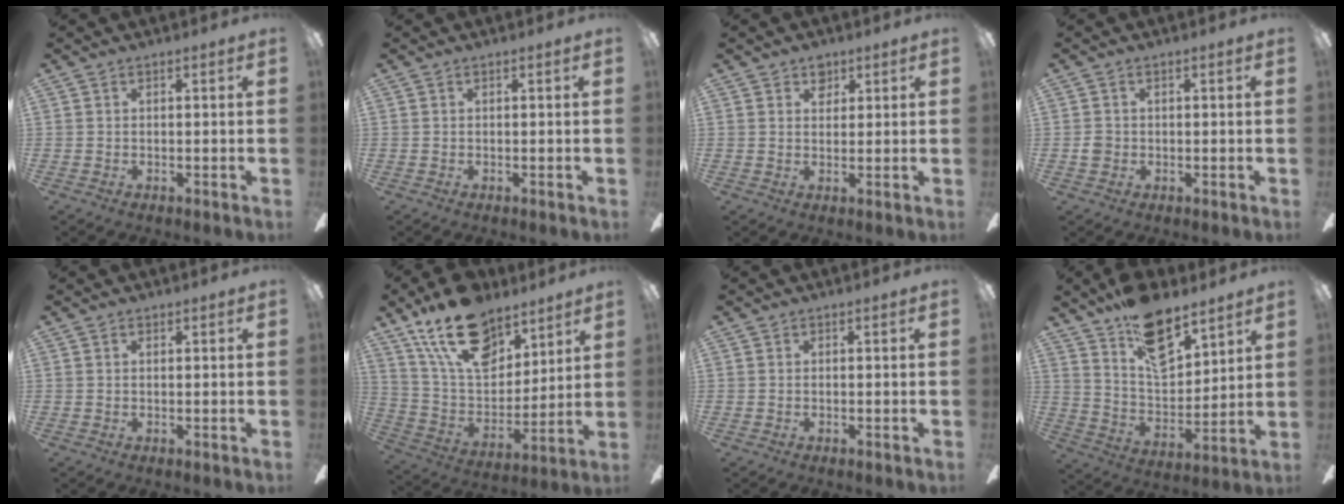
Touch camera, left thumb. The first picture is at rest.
{"total": 0.0}
{"total": 3.6, "force": [2.4, 2.4, 1.2], "torque": [0.002, -0.010, 0.039]}
{"total": 2.1, "force": [-0.1, 1.8, 1.0], "torque": [-0.019, 0.006, -0.003]}
{"total": 0.7, "force": [0.4, 0.3, 0.5], "torque": [-0.010, 0.002, 0.007]}
{"total": 21.2, "force": [13.9, 11.5, 11.1], "torque": [-0.200, -0.068, 0.253]}
{"total": 0.0}
{"total": 16.3, "force": [12.0, 7.2, 8.4], "torque": [-0.143, -0.065, 0.216]}